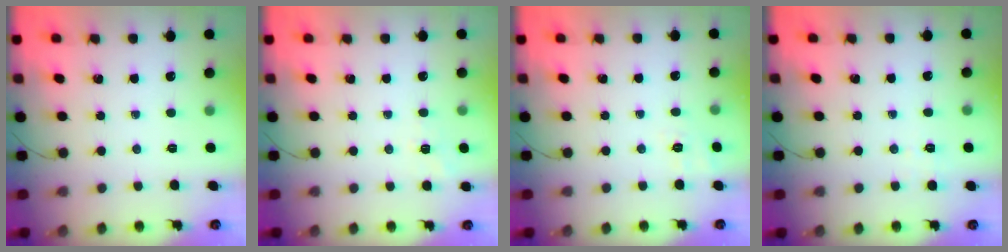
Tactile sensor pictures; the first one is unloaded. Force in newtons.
{"total": 5.2, "press": 4.8, "slide": 1.8}
{"total": 2.5, "press": 1.1, "slide": 2.2}
{"total": 2.1, "press": 1.2, "slide": 1.7}